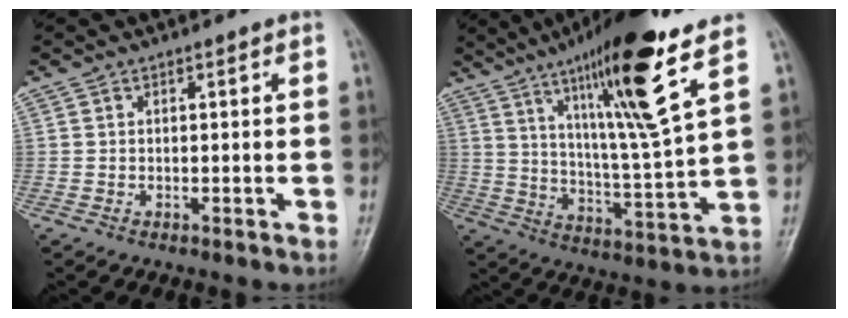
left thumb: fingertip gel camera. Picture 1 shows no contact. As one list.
[{"total": 19.3, "force": [10.9, 1.5, 15.8], "torque": [-0.255, -0.055, 0.184]}]